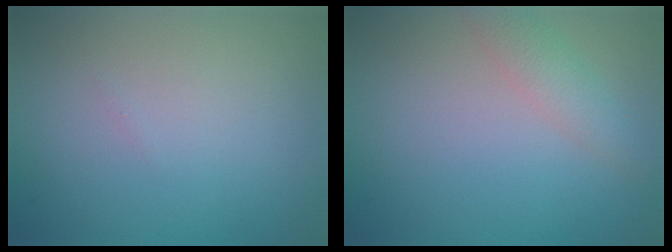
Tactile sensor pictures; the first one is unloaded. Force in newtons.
{"total": 2.3, "press": 2.3, "slide": 0.0}